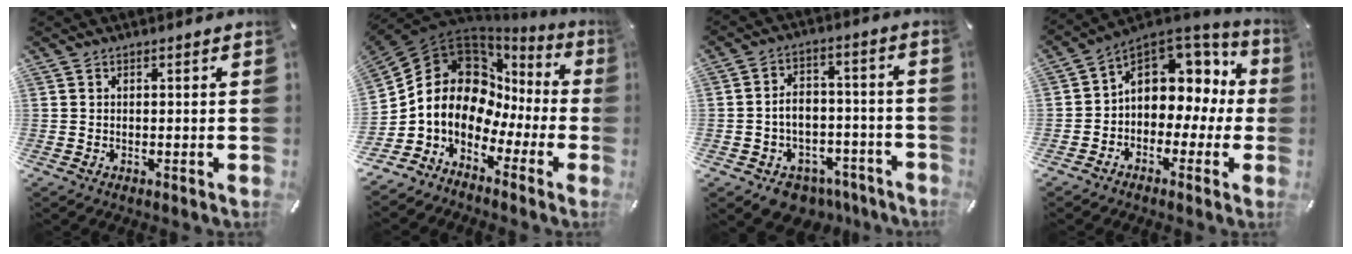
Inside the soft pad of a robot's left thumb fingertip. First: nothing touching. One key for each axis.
{"total": 13.7, "fx": 1.8, "fy": 11.5, "fz": 7.3, "tx": -0.163, "ty": -0.039, "tz": 0.027}
{"total": 7.6, "fx": -3.2, "fy": 6.5, "fz": 2.3, "tx": -0.034, "ty": 0.021, "tz": -0.051}
{"total": 10.0, "fx": 2.9, "fy": 8.2, "fz": 4.8, "tx": -0.078, "ty": -0.022, "tz": 0.058}